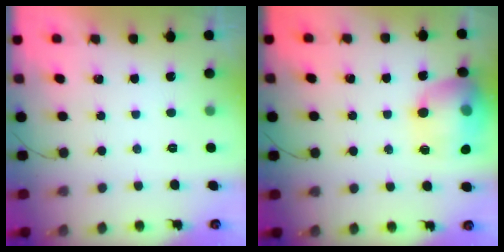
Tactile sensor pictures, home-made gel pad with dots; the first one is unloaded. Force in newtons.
{"total": 17.4, "press": 17.3, "slide": 1.7}